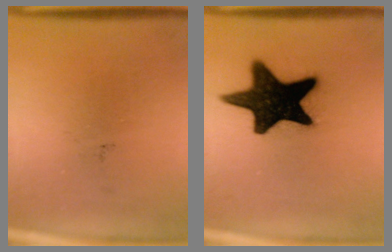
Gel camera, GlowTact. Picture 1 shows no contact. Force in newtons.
{"total": 17.9}